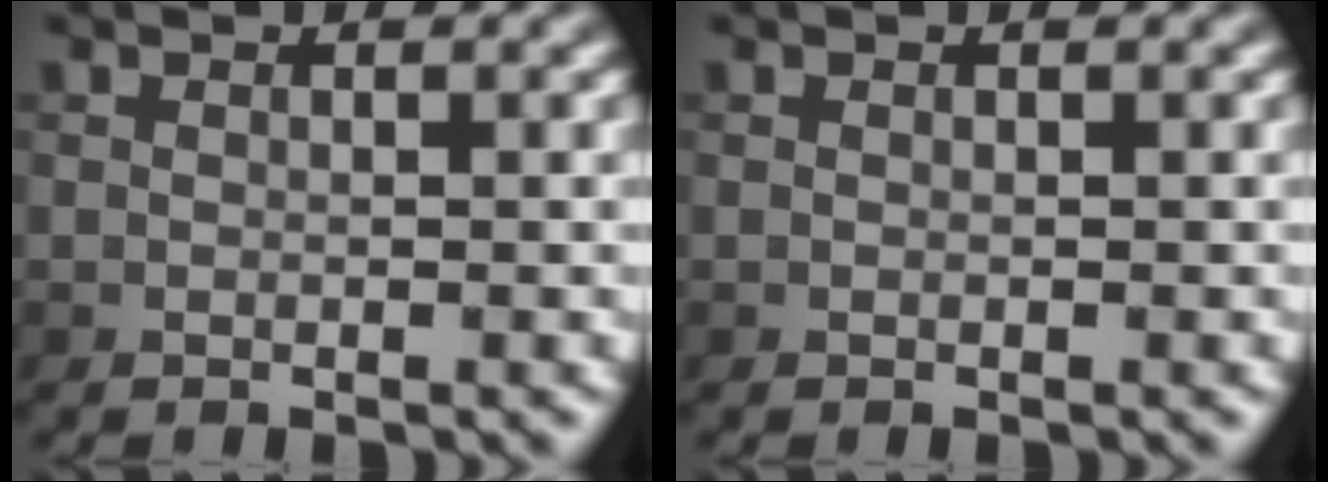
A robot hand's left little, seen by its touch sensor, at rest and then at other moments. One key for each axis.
{"total": 0.0}